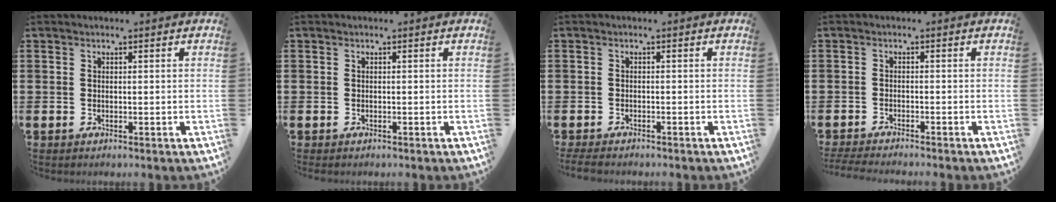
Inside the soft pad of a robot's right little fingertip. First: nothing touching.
{"total": 0.0}
{"total": 1.2, "force": [-1.0, 0.3, 0.6], "torque": [-0.012, 0.001, -0.021]}
{"total": 1.7, "force": [-1.6, -0.1, 0.5], "torque": [-0.006, 0.003, -0.032]}